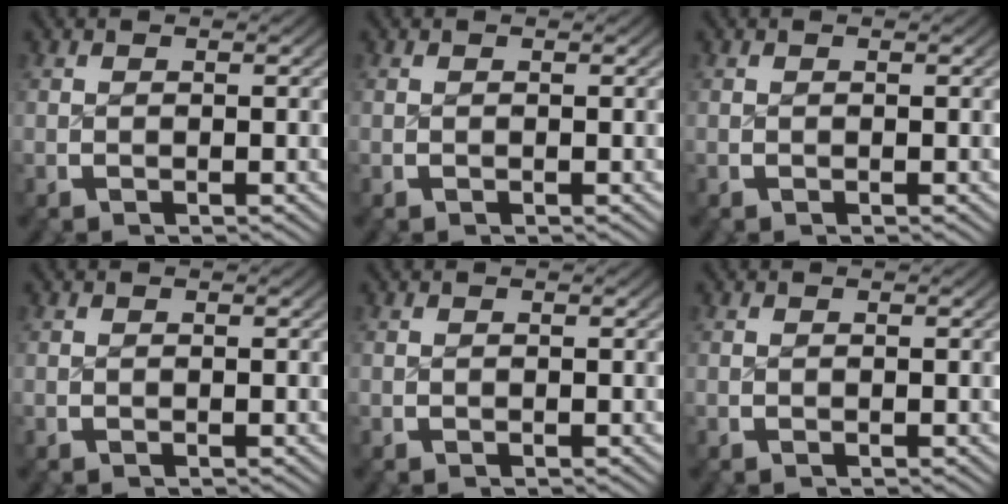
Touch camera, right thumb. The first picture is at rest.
{"total": 0.0}
{"total": 0.0}
{"total": 0.0}
{"total": 0.0}
{"total": 0.0}